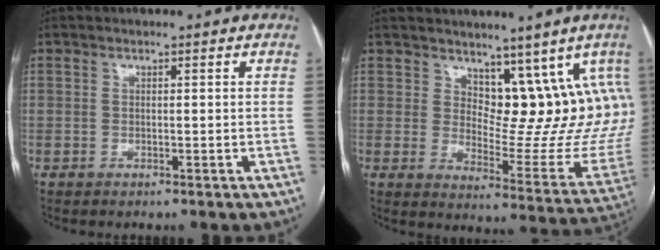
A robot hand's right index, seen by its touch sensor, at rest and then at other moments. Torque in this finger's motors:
{"motor_torque": [0.09, 0.14, 0.01, 0.00]}